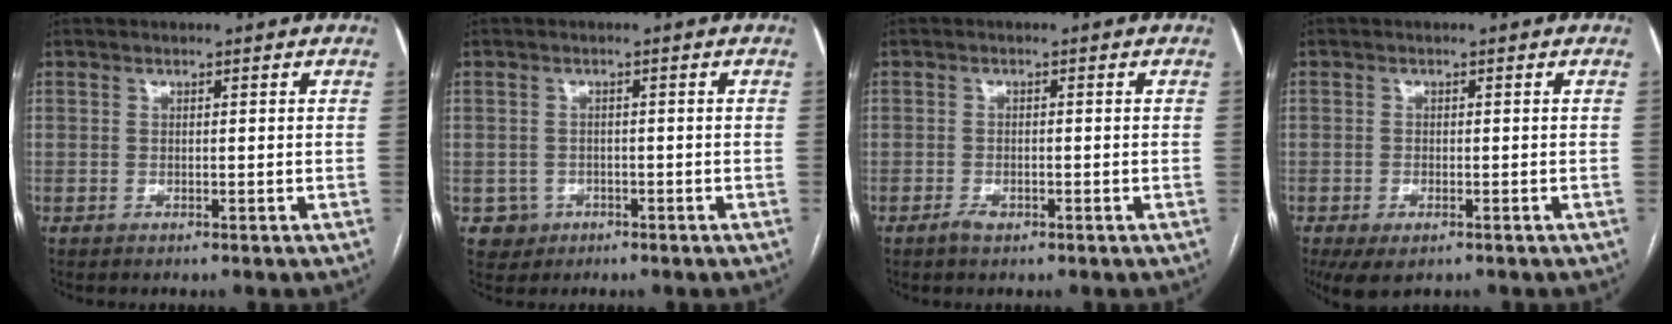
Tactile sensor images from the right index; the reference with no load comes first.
{"total": 3.2, "force": [-1.2, 2.9, -0.1], "torque": [0.009, 0.011, -0.016]}
{"total": 1.7, "force": [-1.1, 0.7, 1.1], "torque": [-0.021, 0.001, -0.014]}
{"total": 4.6, "force": [-2.7, 2.2, 3.0], "torque": [-0.057, -0.010, -0.039]}